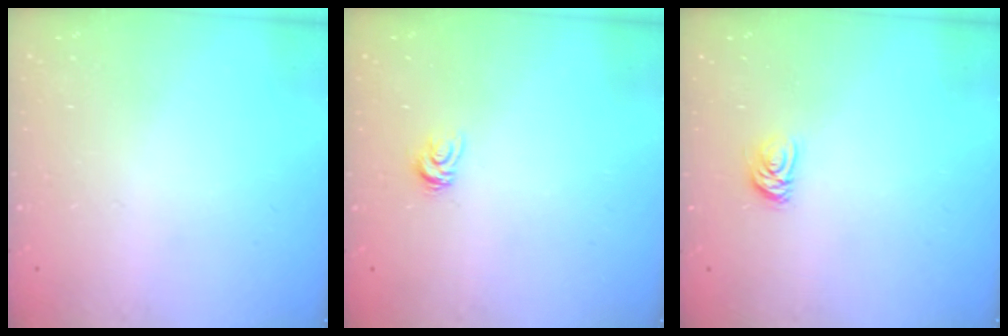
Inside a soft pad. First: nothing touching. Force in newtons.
{"total": 3.6, "press": 3.6, "slide": 0.2}
{"total": 4.3, "press": 4.3, "slide": 0.6}